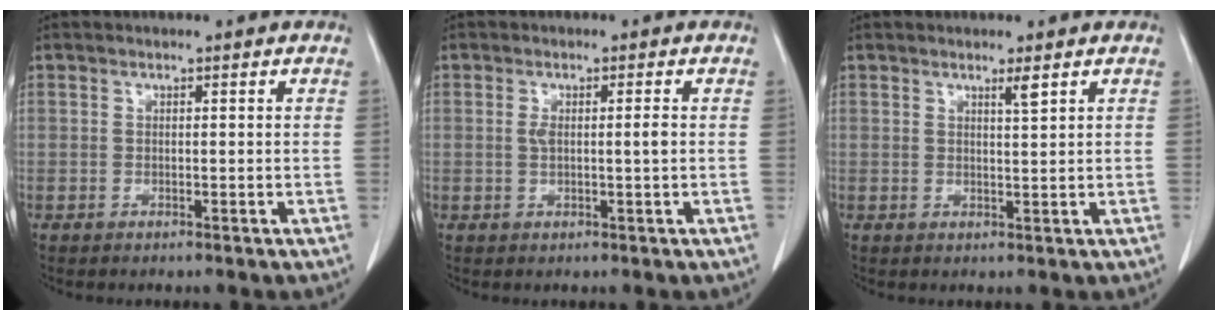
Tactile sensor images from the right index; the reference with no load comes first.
{"total": 2.5, "force": [0.2, 0.3, 2.5], "torque": [-0.048, 0.003, 0.005]}
{"total": 1.5, "force": [1.0, -0.2, 1.1], "torque": [-0.021, -0.006, 0.018]}